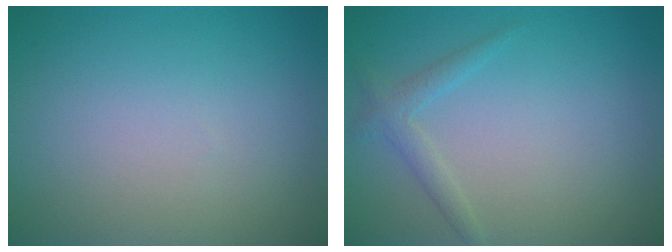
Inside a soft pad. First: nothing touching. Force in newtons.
{"total": 1.5, "press": 1.5, "slide": 0.1}